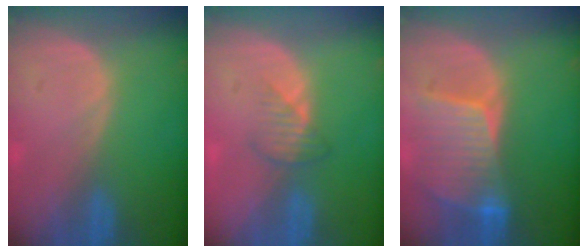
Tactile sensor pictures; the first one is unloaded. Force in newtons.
{"total": 2.7, "press": 2.6, "slide": 0.7}
{"total": 8.5, "press": 7.8, "slide": 3.5}